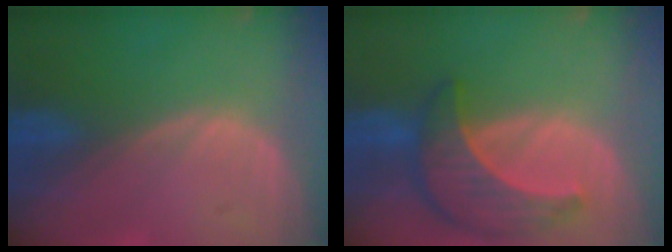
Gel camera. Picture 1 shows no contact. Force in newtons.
{"total": 8.7, "press": 7.9, "slide": 3.7}